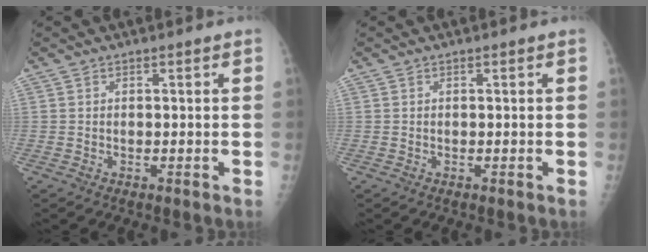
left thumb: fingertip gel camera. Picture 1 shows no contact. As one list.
[{"total": 0.0}]